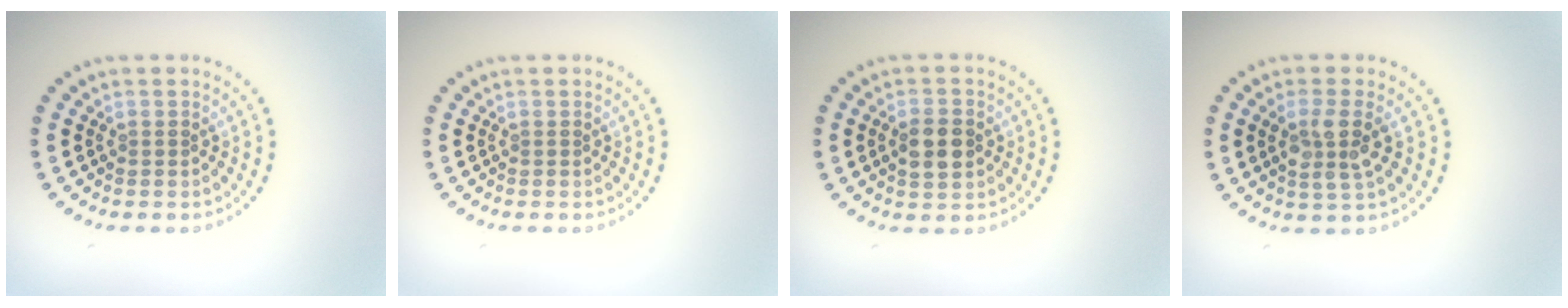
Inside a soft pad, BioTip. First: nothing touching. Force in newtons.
{"total": 0.0}
{"total": 3.4, "press": 3.4, "slide": 0.2}
{"total": 3.1, "press": 2.8, "slide": 1.3}